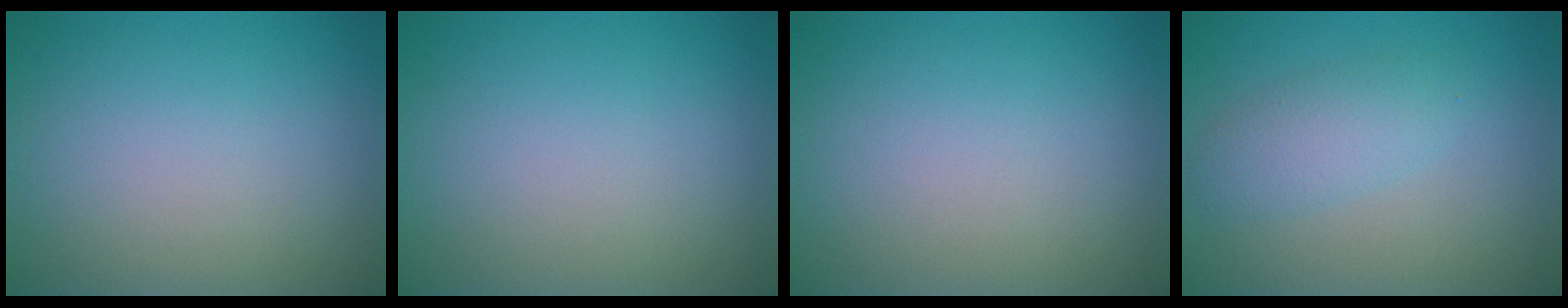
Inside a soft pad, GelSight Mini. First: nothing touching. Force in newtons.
{"total": 0.0}
{"total": 0.0}
{"total": 2.7, "press": 2.7, "slide": 0.1}